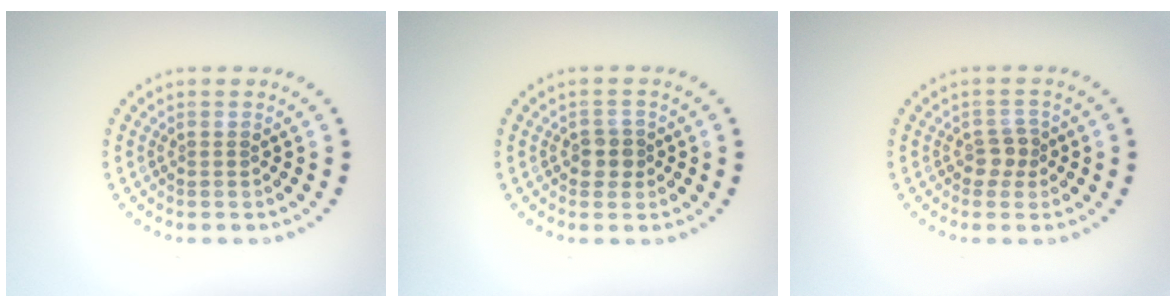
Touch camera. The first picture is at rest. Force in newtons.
{"total": 1.8, "press": 1.7, "slide": 0.7}
{"total": 1.8, "press": 1.5, "slide": 0.9}